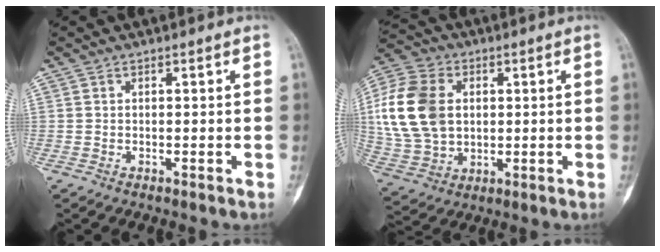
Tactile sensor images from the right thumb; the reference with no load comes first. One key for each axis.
{"total": 17.4, "fx": 2.4, "fy": 12.7, "fz": 11.7, "tx": -0.217, "ty": 0.006, "tz": 0.049}